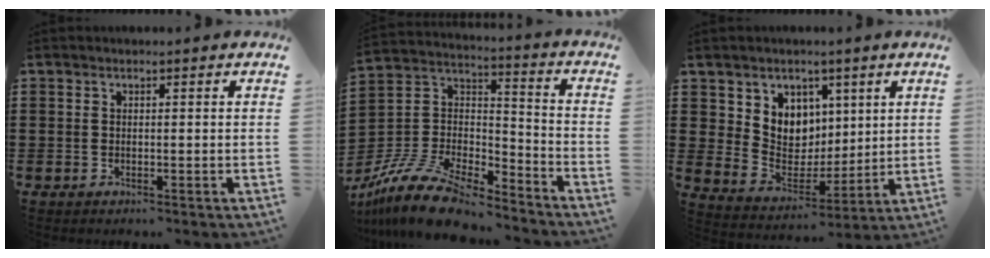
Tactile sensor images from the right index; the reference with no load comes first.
{"total": 12.6, "force": [-10.7, 3.4, 5.7], "torque": [-0.124, 0.024, -0.208]}
{"total": 7.0, "force": [3.6, 5.9, 0.0], "torque": [-0.033, -0.036, 0.068]}